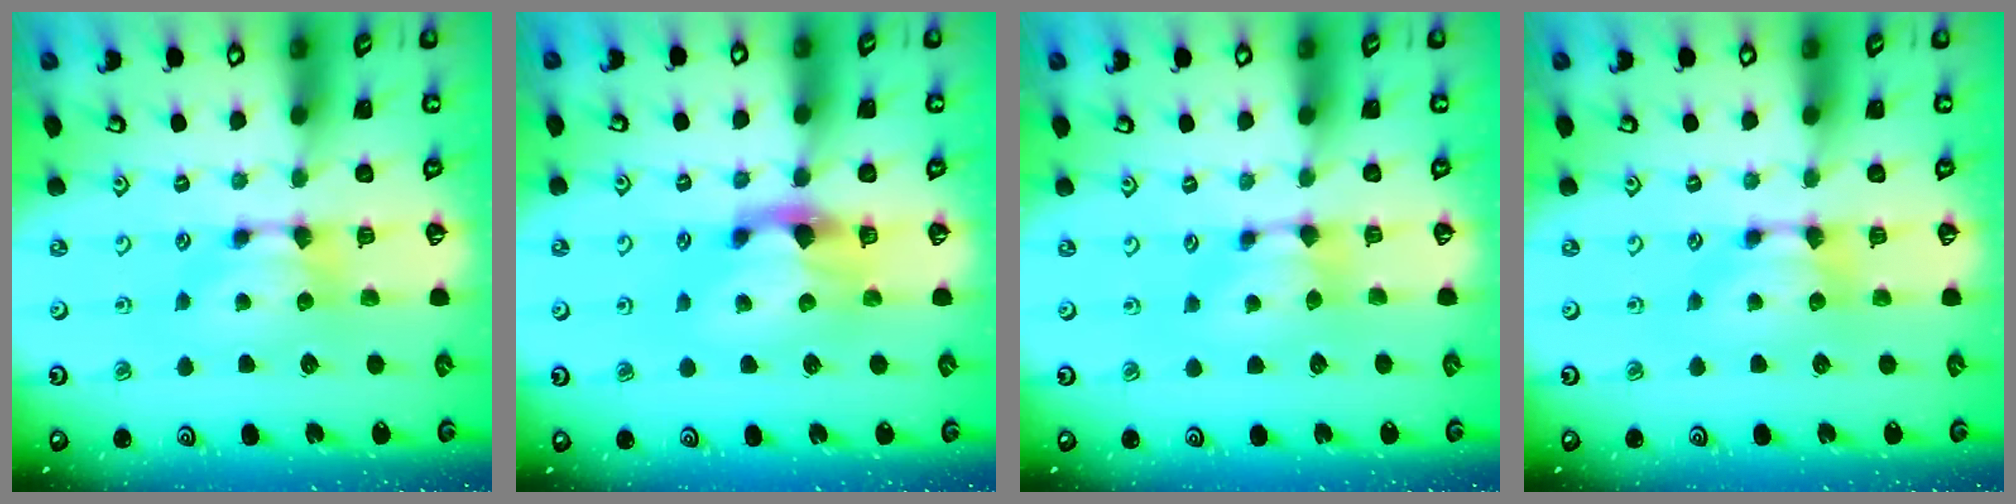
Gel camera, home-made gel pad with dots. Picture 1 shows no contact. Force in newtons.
{"total": 3.0, "press": 2.6, "slide": 1.3}
{"total": 0.8, "press": 0.3, "slide": 0.7}
{"total": 0.0}